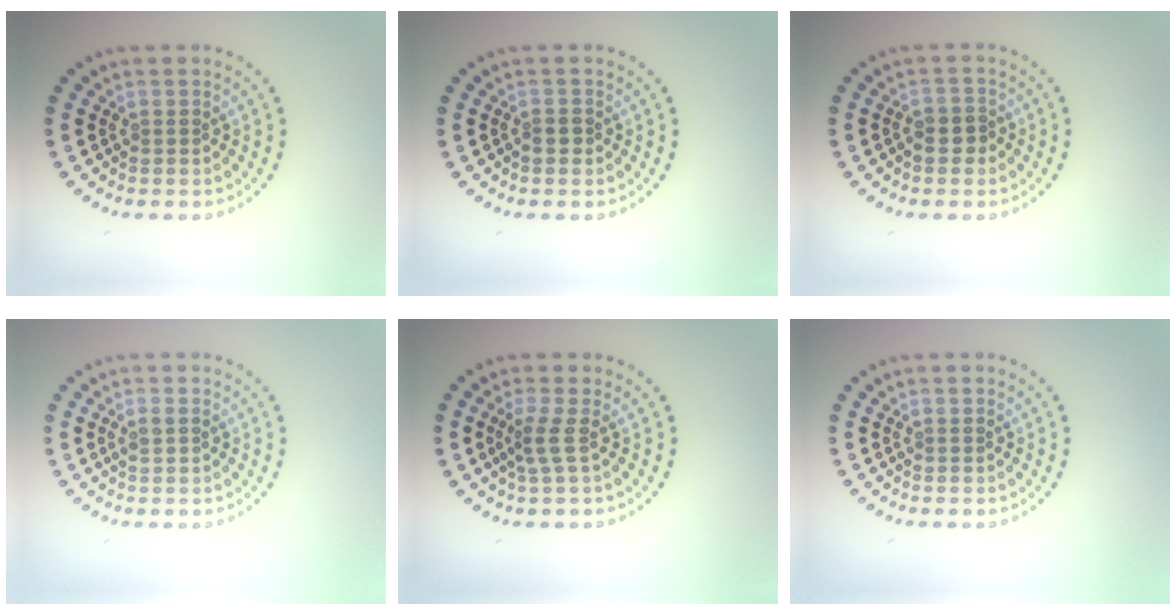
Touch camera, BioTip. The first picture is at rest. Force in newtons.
{"total": 1.1, "press": 0.9, "slide": 0.5}
{"total": 1.5, "press": 1.4, "slide": 0.7}
{"total": 1.0, "press": 0.9, "slide": 0.4}
{"total": 1.9, "press": 1.3, "slide": 1.4}
{"total": 0.0}